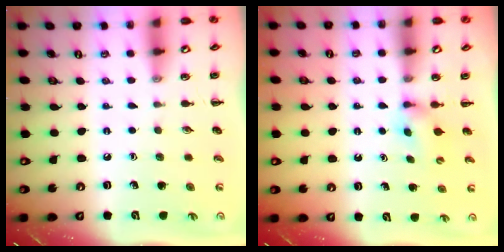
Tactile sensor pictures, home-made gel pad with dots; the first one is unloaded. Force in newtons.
{"total": 3.6, "press": 3.4, "slide": 1.1}